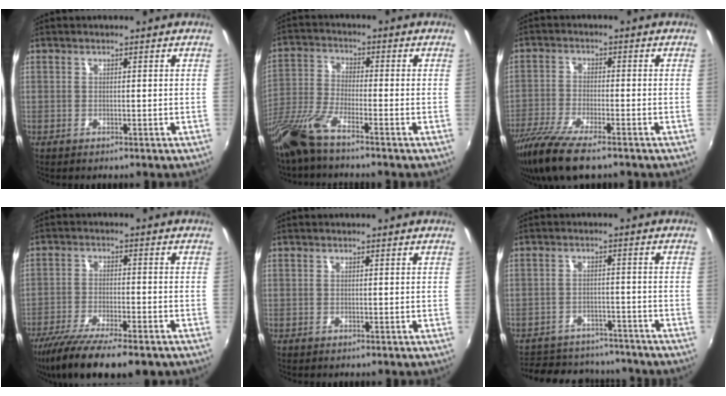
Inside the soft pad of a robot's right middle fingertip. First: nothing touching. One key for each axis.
{"total": 9.9, "fx": -7.5, "fy": 1.2, "fz": 6.3, "tx": -0.140, "ty": -0.024, "tz": -0.150}
{"total": 10.8, "fx": -7.8, "fy": 2.3, "fz": 7.0, "tx": -0.162, "ty": -0.039, "tz": -0.150}
{"total": 16.0, "fx": -12.4, "fy": 3.4, "fz": 9.5, "tx": -0.191, "ty": -0.047, "tz": -0.201}
{"total": 0.0}
{"total": 17.0, "fx": -14.5, "fy": 6.8, "fz": 5.5, "tx": -0.130, "ty": 0.019, "tz": -0.191}